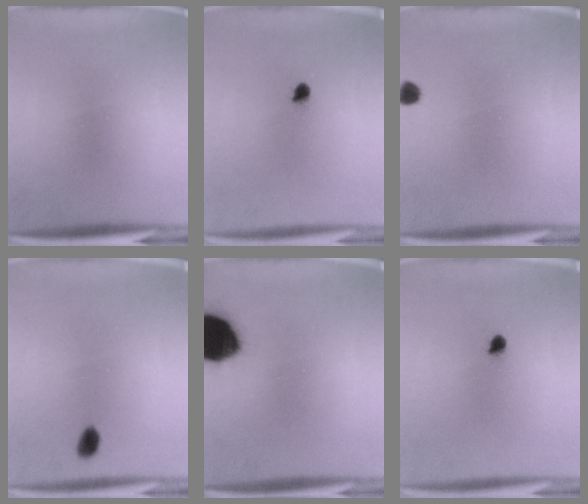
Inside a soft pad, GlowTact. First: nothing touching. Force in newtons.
{"total": 1.8}
{"total": 1.7}
{"total": 2.4}
{"total": 18.2}
{"total": 1.8}